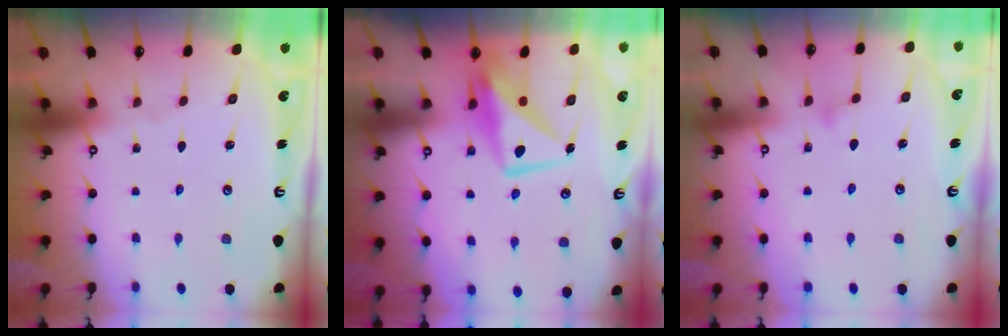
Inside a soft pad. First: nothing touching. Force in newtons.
{"total": 11.0, "press": 11.0, "slide": 0.8}
{"total": 7.1, "press": 7.1, "slide": 0.3}